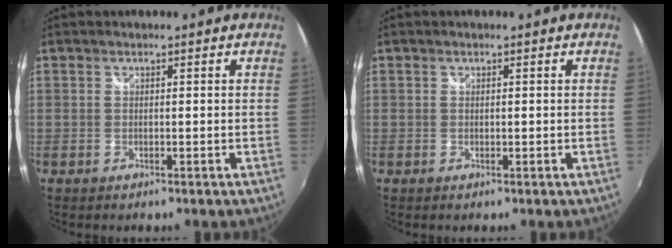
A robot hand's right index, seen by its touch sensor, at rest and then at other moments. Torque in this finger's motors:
{"motor_torque": [-0.79, 0.25, 0.01, -0.01]}